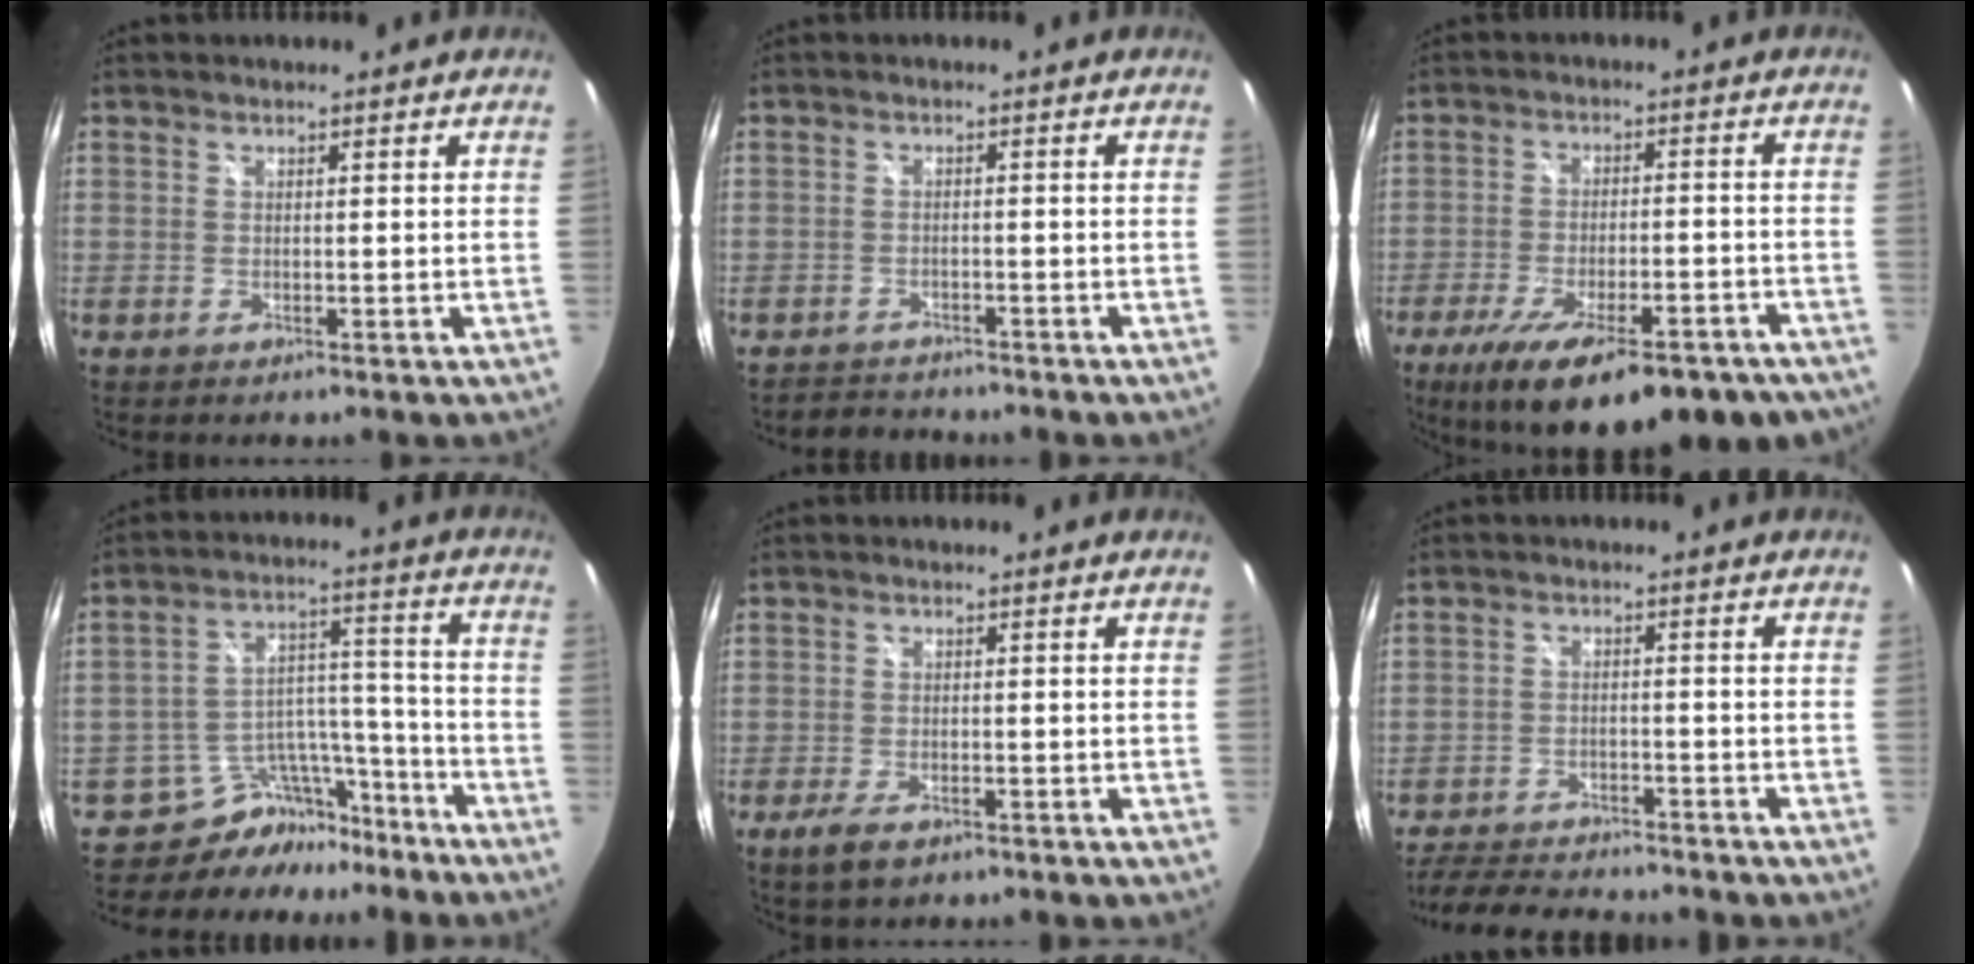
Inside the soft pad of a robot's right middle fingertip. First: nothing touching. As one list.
[{"total": 3.8, "force": [-3.6, 1.2, 0.0], "torque": [-0.013, 0.004, -0.060]}, {"total": 22.7, "force": [-15.8, 8.1, 14.2], "torque": [-0.242, -0.046, -0.213]}, {"total": 10.0, "force": [-8.3, 5.5, 0.8], "torque": [-0.008, 0.056, -0.124]}, {"total": 4.9, "force": [-3.3, 2.2, 2.9], "torque": [-0.075, -0.015, -0.058]}, {"total": 11.0, "force": [-10.0, 3.0, 3.6], "torque": [-0.099, 0.004, -0.154]}]